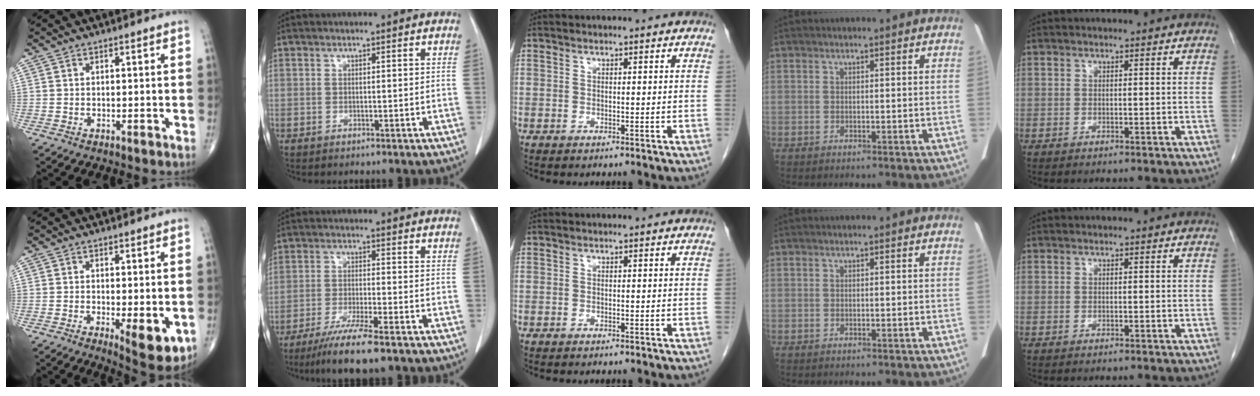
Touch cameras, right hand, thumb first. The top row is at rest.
{"thumb": {"total": 8.4, "force": [-2.2, 2.8, 7.6], "torque": [-0.100, -0.019, -0.028]}, "index": {"total": 8.7, "force": [-6.5, 0.2, 5.9], "torque": [-0.098, -0.022, -0.107]}}